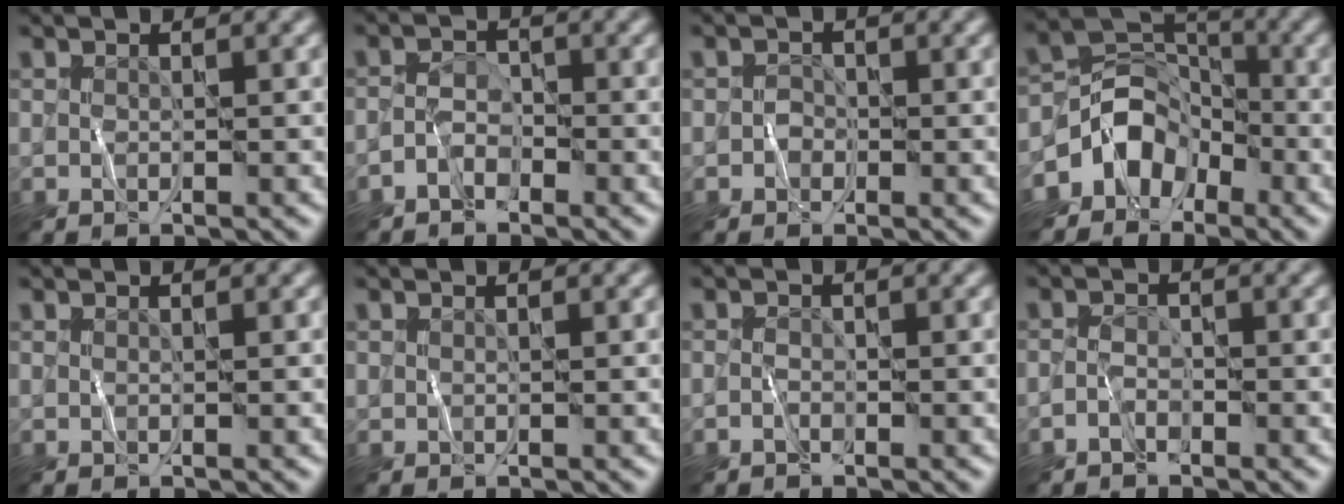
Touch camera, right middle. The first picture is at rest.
{"total": 1.7, "force": [-1.3, 1.0, 0.7], "torque": [-0.009, 0.010, -0.029]}
{"total": 0.7, "force": [-0.2, 0.7, -0.1], "torque": [0.007, 0.006, -0.005]}
{"total": 5.4, "force": [-3.0, 4.1, 1.9], "torque": [-0.011, 0.004, -0.063]}
{"total": 0.0}
{"total": 0.0}
{"total": 0.5, "force": [-0.4, 0.3, 0.1], "torque": [0.001, 0.003, -0.011]}
{"total": 1.1, "force": [-0.9, 0.5, 0.4], "torque": [-0.007, 0.006, -0.022]}